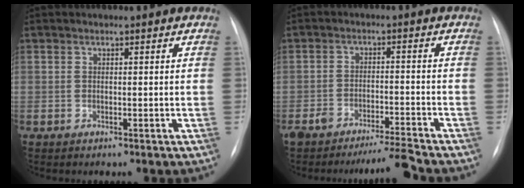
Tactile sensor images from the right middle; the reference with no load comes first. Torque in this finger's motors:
{"motor_torque": [0.11, -0.12, 0.03, 0.02]}